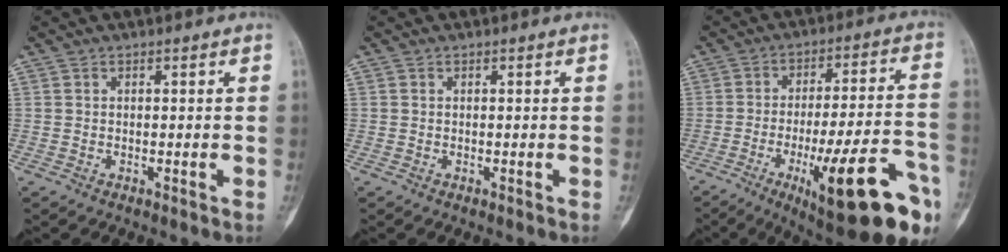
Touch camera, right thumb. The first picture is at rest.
{"total": 0.0}
{"total": 23.6, "force": [-10.4, 6.0, 20.3], "torque": [-0.248, 0.044, -0.139]}